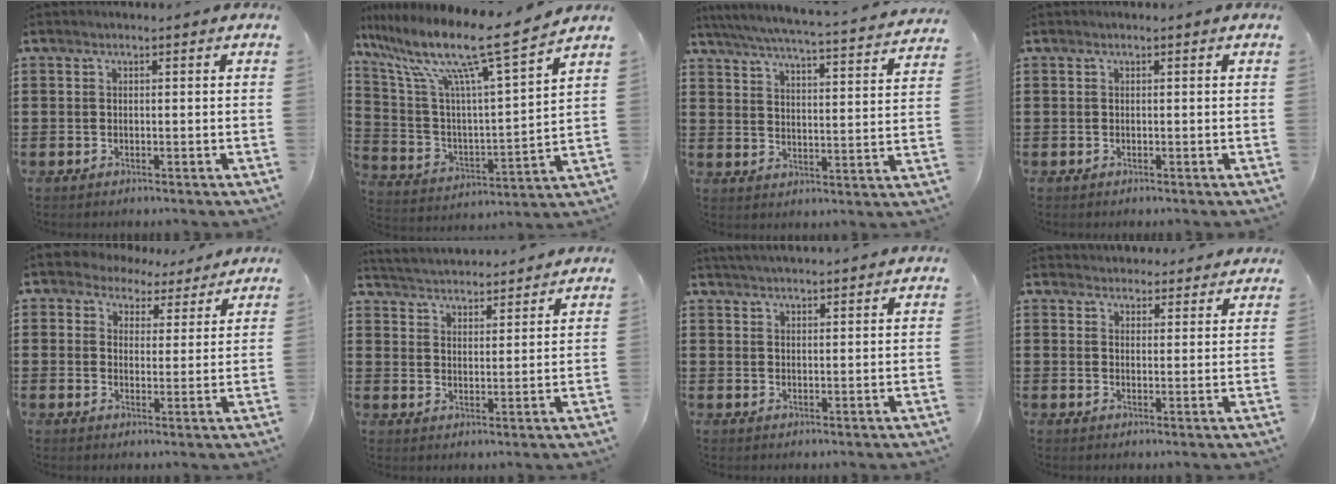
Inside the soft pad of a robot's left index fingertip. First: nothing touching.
{"total": 13.1, "force": [9.8, 0.6, 8.6], "torque": [-0.194, -0.064, 0.155]}
{"total": 5.1, "force": [4.8, -0.5, 1.8], "torque": [-0.058, -0.040, 0.076]}
{"total": 0.0}
{"total": 4.8, "force": [4.3, 2.3, 0.3], "torque": [-0.031, -0.011, 0.078]}
{"total": 3.7, "force": [3.7, 0.1, -0.4], "torque": [-0.010, -0.022, 0.064]}
{"total": 2.8, "force": [2.8, -0.2, 0.2], "torque": [-0.011, -0.005, 0.053]}
{"total": 3.3, "force": [3.2, 0.6, -0.2], "torque": [0.003, -0.014, 0.060]}